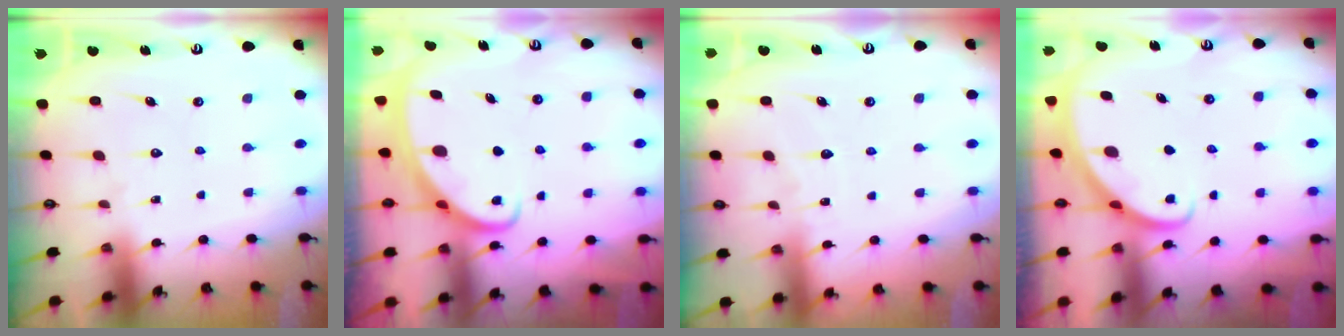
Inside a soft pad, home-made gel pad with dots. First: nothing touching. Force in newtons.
{"total": 2.5, "press": 2.5, "slide": 0.3}
{"total": 3.6, "press": 3.6, "slide": 0.4}
{"total": 2.9, "press": 2.9, "slide": 0.2}